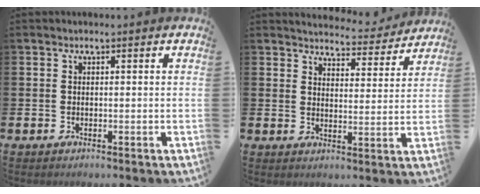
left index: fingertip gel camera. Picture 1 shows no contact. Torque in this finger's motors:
{"motor_torque": [0.95, -1.18, 0.35, 0.01]}